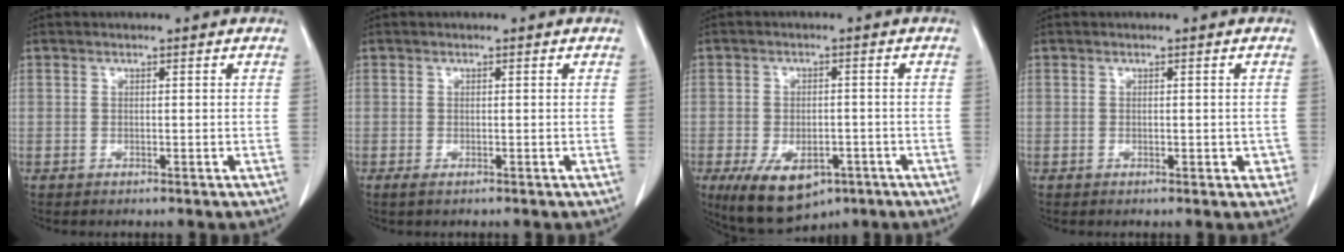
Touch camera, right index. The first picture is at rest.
{"total": 0.8, "force": [0.0, 0.0, 0.8], "torque": [-0.016, -0.004, 0.000]}
{"total": 10.5, "force": [-5.6, 5.7, 6.8], "torque": [-0.117, -0.011, -0.077]}
{"total": 2.0, "force": [-0.4, 1.3, 1.5], "torque": [-0.008, 0.006, -0.002]}